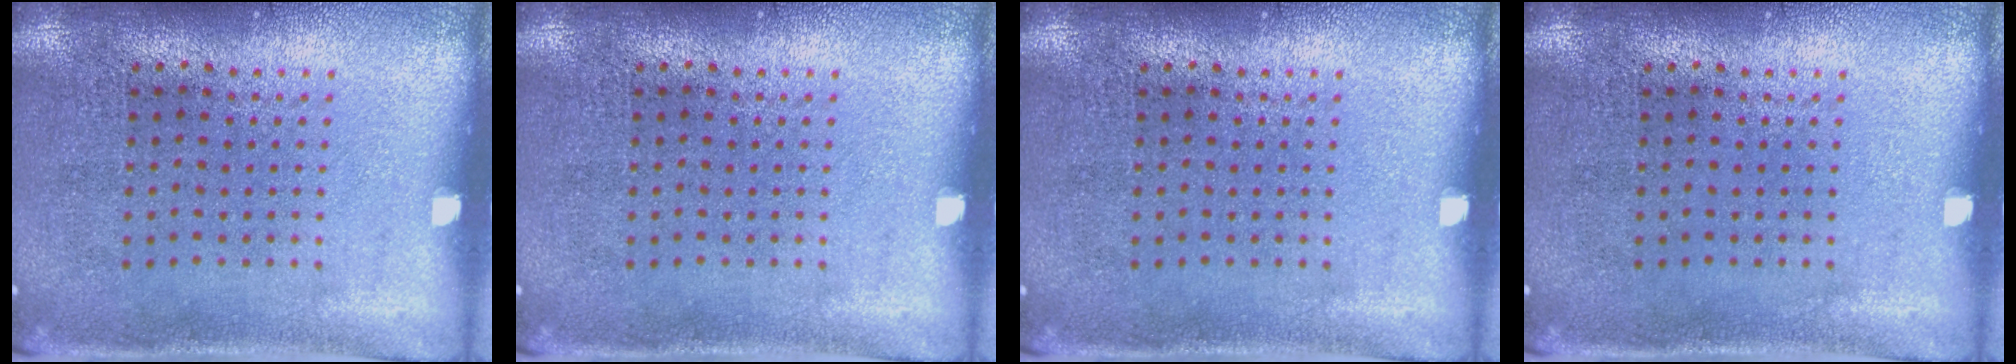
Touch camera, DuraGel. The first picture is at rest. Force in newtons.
{"total": 0.0}
{"total": 0.0}
{"total": 0.0}